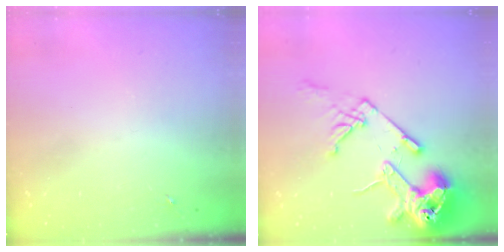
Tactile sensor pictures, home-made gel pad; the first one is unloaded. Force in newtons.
{"total": 18.6, "press": 18.4, "slide": 2.2}